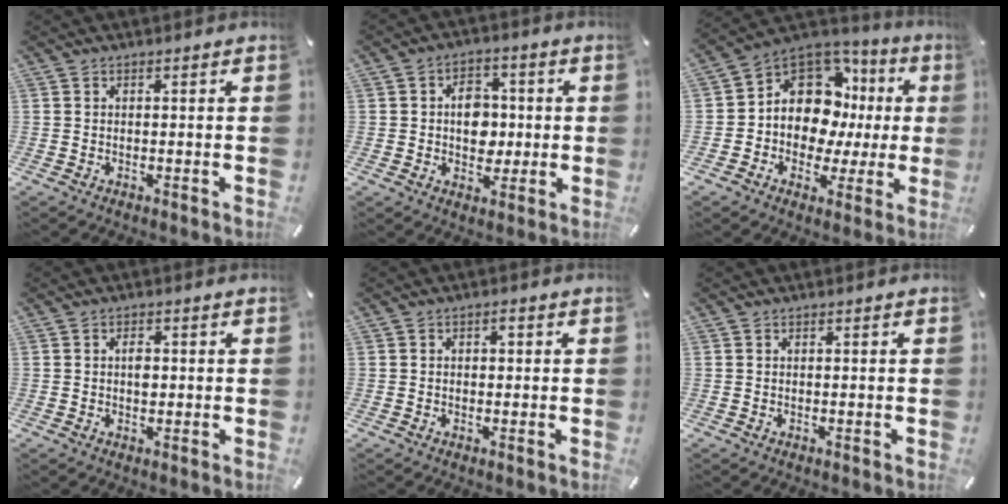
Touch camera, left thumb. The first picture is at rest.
{"total": 8.0, "force": [-0.1, 6.4, 4.9], "torque": [-0.066, 0.006, -0.002]}
{"total": 12.7, "force": [2.5, 10.7, 6.5], "torque": [-0.098, -0.031, 0.050]}
{"total": 2.4, "force": [0.0, 1.6, 1.8], "torque": [-0.020, -0.004, -0.004]}
{"total": 1.5, "force": [0.2, 1.0, 1.1], "torque": [-0.014, 0.005, -0.001]}
{"total": 0.0}